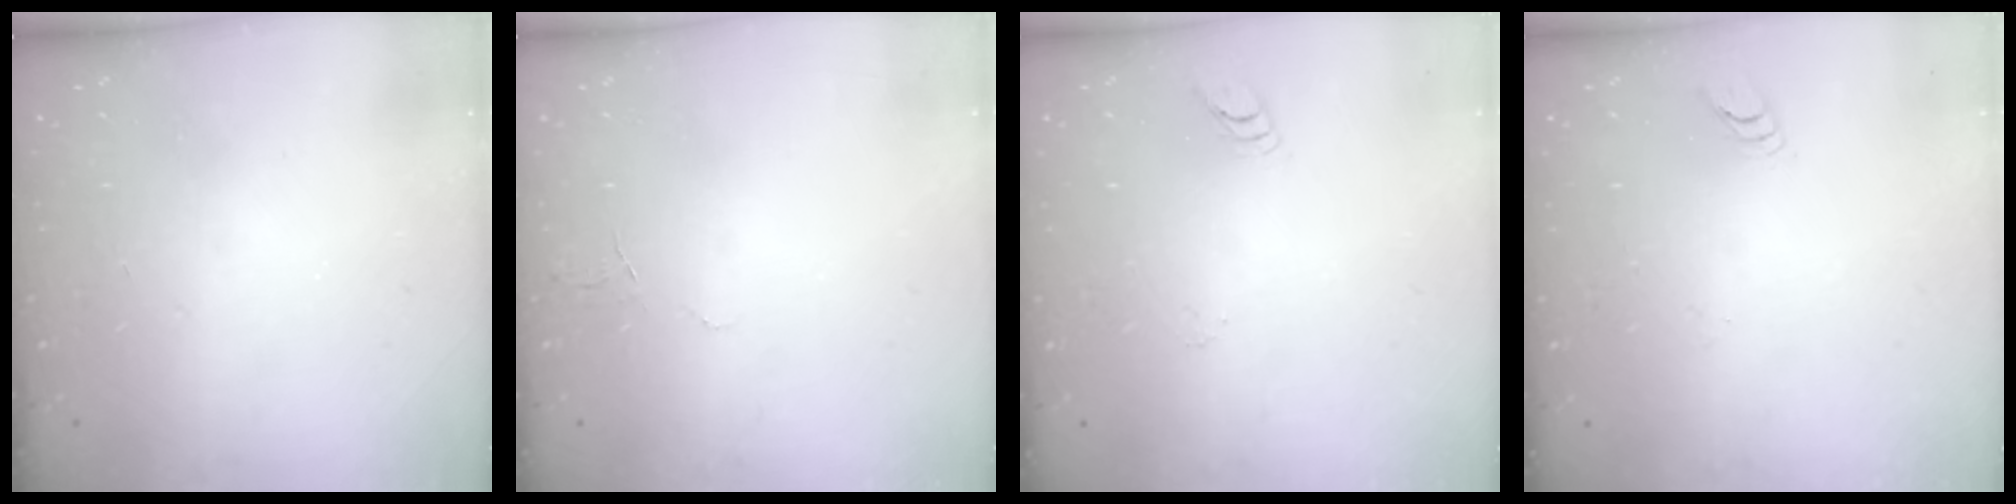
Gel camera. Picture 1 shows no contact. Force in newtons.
{"total": 4.9, "press": 4.9, "slide": 0.4}
{"total": 3.3, "press": 3.3, "slide": 0.3}
{"total": 2.7, "press": 2.7, "slide": 0.3}